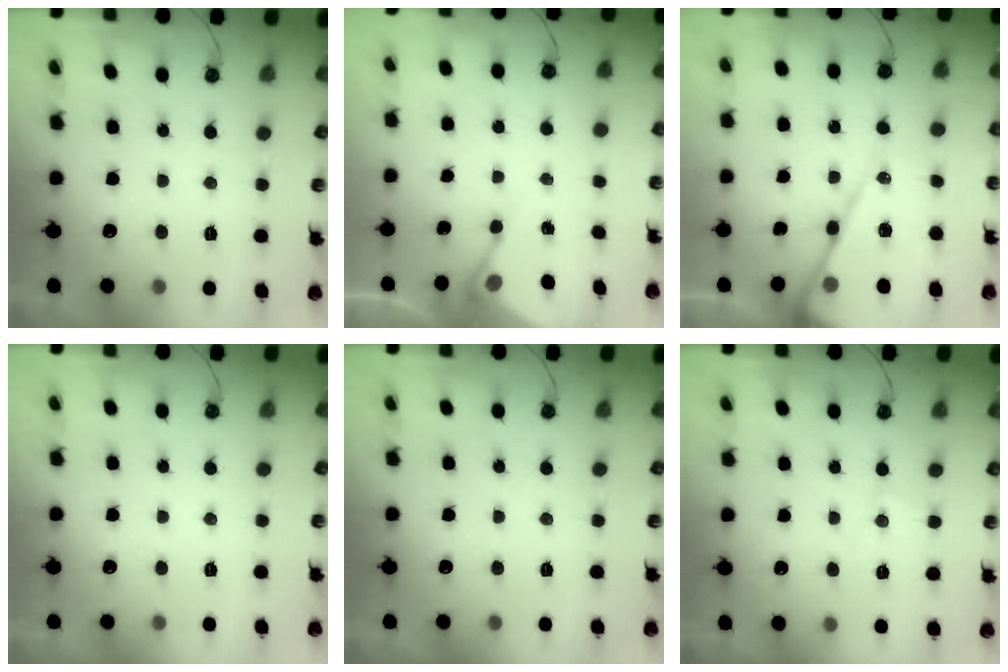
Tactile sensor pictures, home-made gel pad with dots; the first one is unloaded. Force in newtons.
{"total": 5.8, "press": 5.8, "slide": 0.3}
{"total": 19.4, "press": 19.3, "slide": 2.0}
{"total": 0.0}
{"total": 0.0}
{"total": 5.0, "press": 5.0, "slide": 0.7}